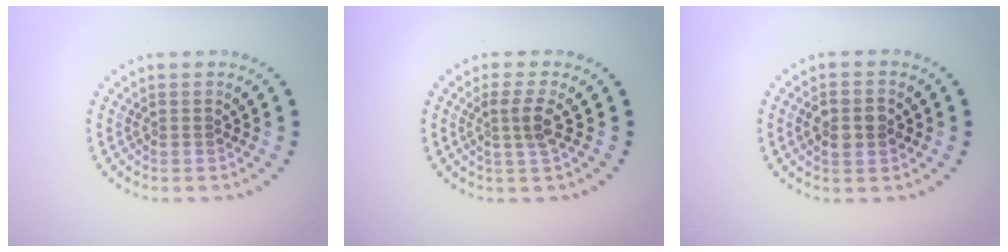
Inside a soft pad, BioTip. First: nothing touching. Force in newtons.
{"total": 2.2, "press": 1.8, "slide": 1.4}
{"total": 2.8, "press": 2.8, "slide": 0.1}